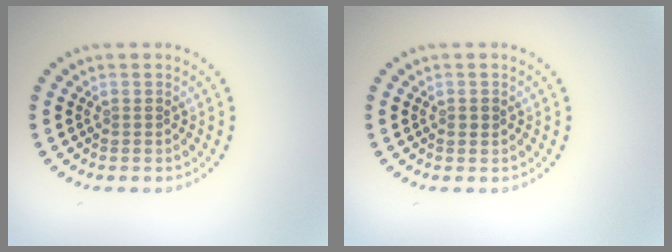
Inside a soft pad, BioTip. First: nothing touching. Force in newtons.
{"total": 0.8, "press": 0.8, "slide": 0.3}